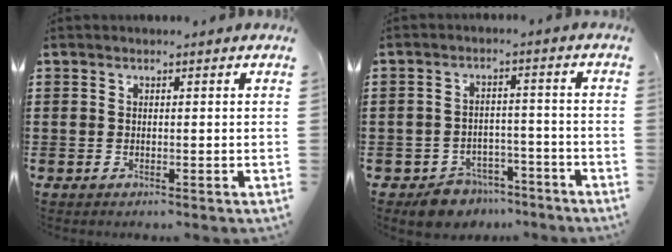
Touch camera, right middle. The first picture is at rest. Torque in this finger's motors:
{"motor_torque": [0.05, -0.01, 0.06, 0.04]}